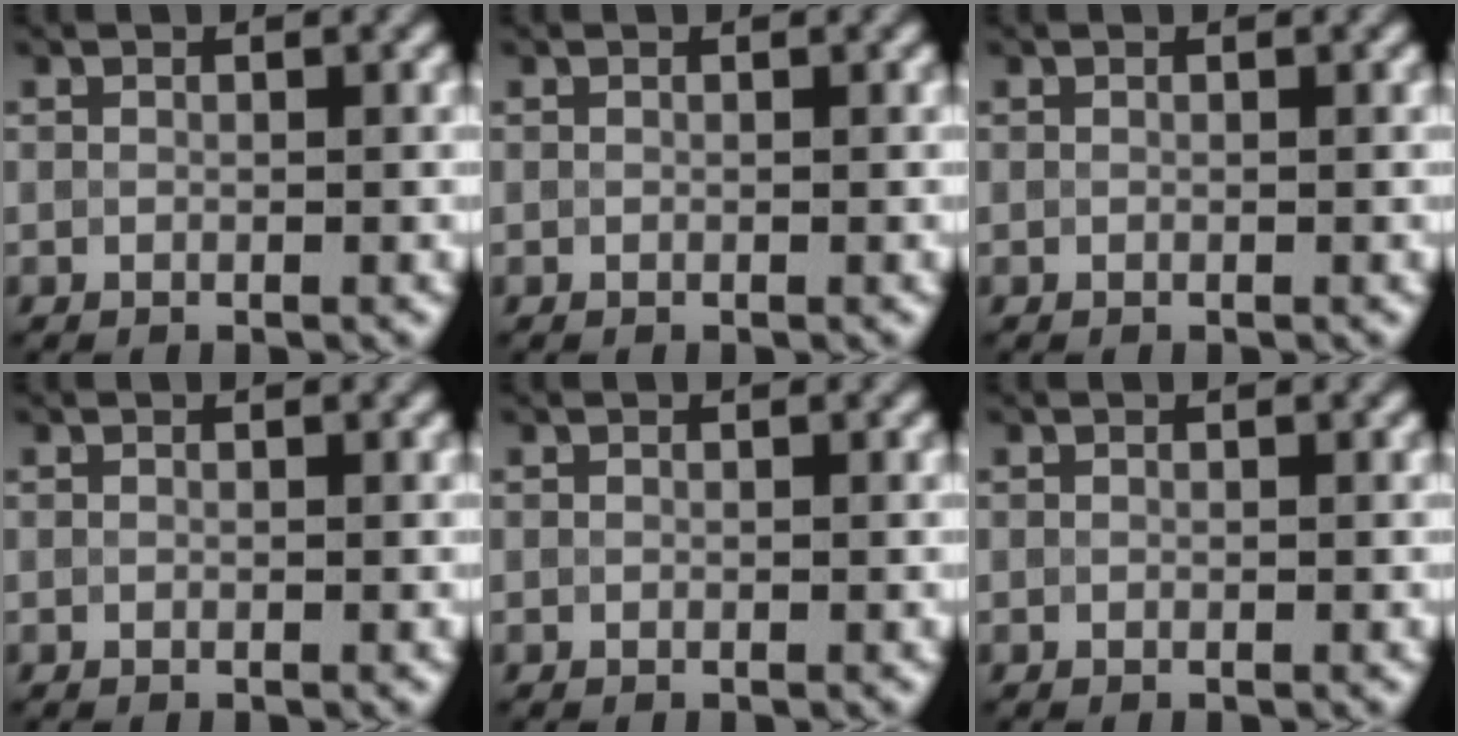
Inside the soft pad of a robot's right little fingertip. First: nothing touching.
{"total": 0.0}
{"total": 0.0}
{"total": 0.0}
{"total": 0.0}
{"total": 0.0}